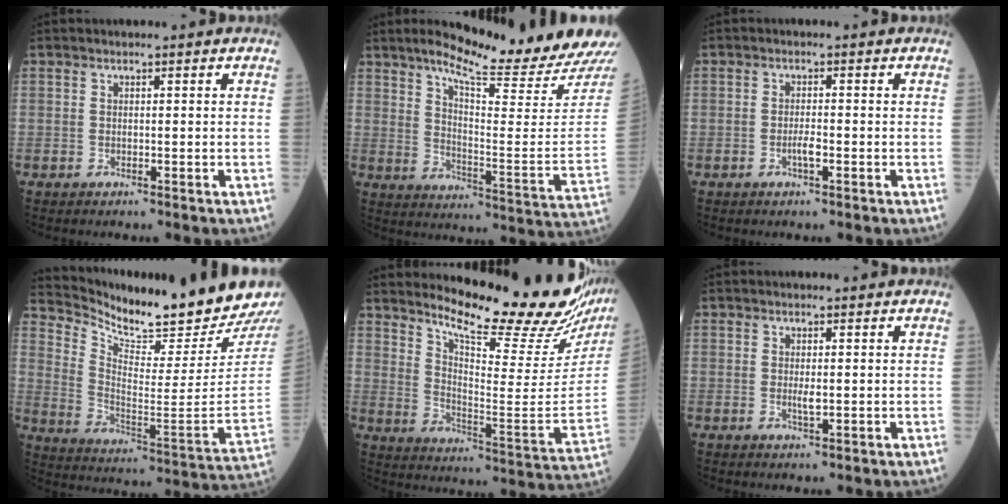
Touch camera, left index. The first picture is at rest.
{"total": 17.2, "force": [15.7, -1.5, 7.0], "torque": [-0.112, -0.098, 0.210]}
{"total": 1.8, "force": [-1.1, 0.3, 1.5], "torque": [-0.030, -0.004, -0.020]}
{"total": 18.9, "force": [17.9, -0.1, 5.9], "torque": [-0.127, -0.114, 0.266]}
{"total": 23.1, "force": [20.5, 1.5, 10.6], "torque": [-0.171, -0.111, 0.271]}
{"total": 1.4, "force": [-0.4, 0.4, 1.3], "torque": [-0.029, -0.008, -0.006]}